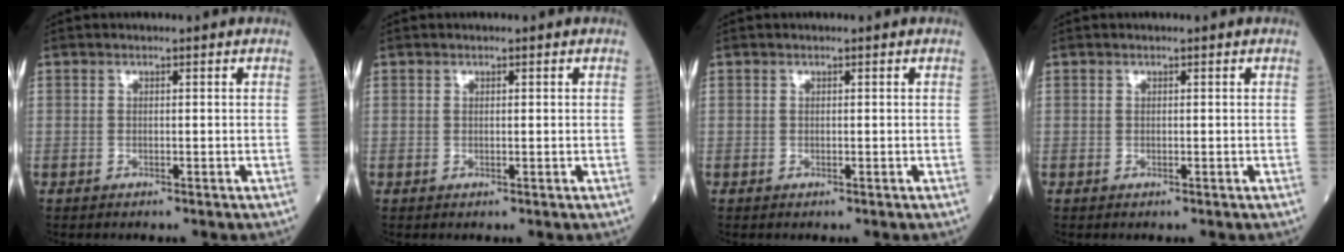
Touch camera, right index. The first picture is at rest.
{"total": 0.0}
{"total": 0.0}
{"total": 0.0}